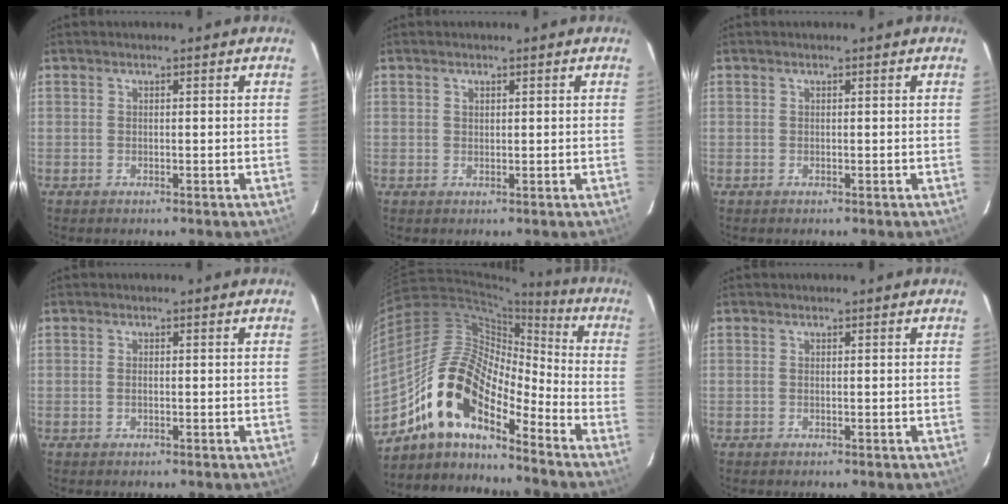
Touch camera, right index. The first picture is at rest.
{"total": 0.7, "force": [0.4, 0.5, 0.3], "torque": [-0.004, 0.002, 0.008]}
{"total": 0.0}
{"total": 0.8, "force": [-0.2, 0.5, 0.7], "torque": [-0.013, 0.002, -0.003]}
{"total": 15.7, "force": [-11.1, 5.6, 9.6], "torque": [-0.168, 0.009, -0.227]}
{"total": 0.0}